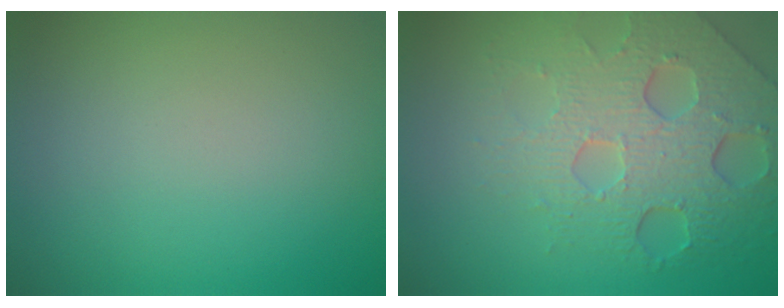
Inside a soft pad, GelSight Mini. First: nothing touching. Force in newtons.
{"total": 7.3, "press": 5.0, "slide": 5.3}